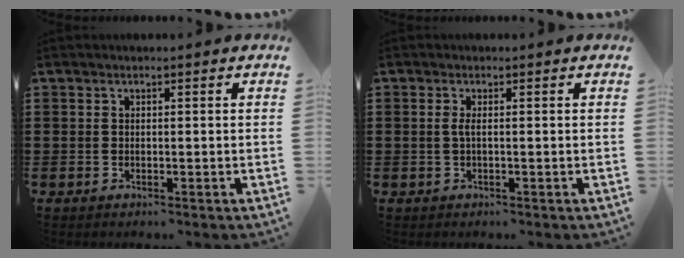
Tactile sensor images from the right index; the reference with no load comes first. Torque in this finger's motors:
{"motor_torque": [0.46, 0.33, 0.15, 0.05]}